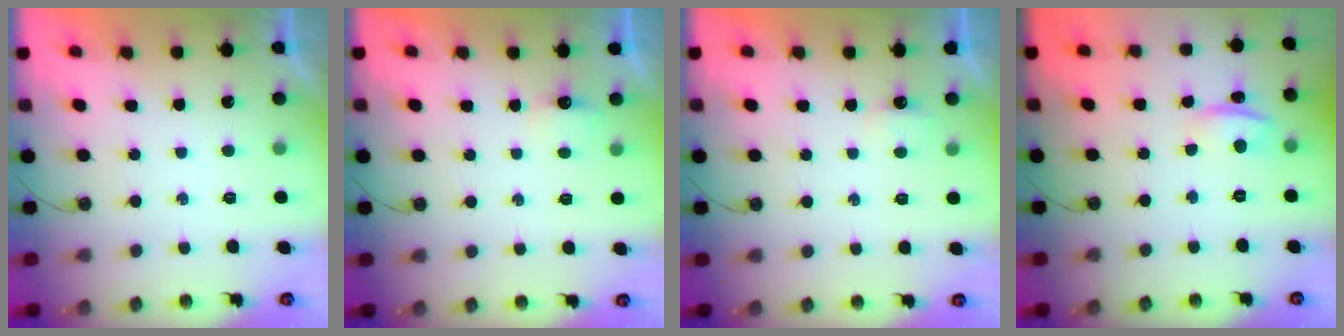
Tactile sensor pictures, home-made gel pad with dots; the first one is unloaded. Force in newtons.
{"total": 2.8, "press": 2.7, "slide": 0.4}
{"total": 2.5, "press": 2.4, "slide": 0.5}
{"total": 2.0, "press": 1.5, "slide": 1.3}